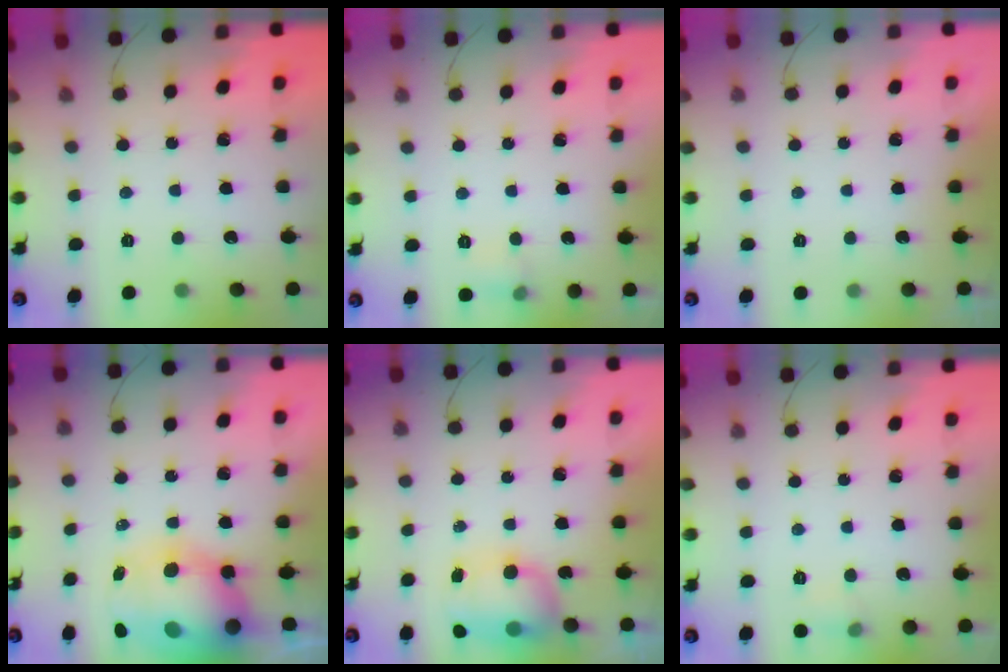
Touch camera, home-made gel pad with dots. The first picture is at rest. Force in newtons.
{"total": 5.2, "press": 4.9, "slide": 1.7}
{"total": 0.0}
{"total": 12.8, "press": 12.5, "slide": 3.1}
{"total": 9.1, "press": 8.7, "slide": 2.6}
{"total": 4.6, "press": 4.4, "slide": 1.4}